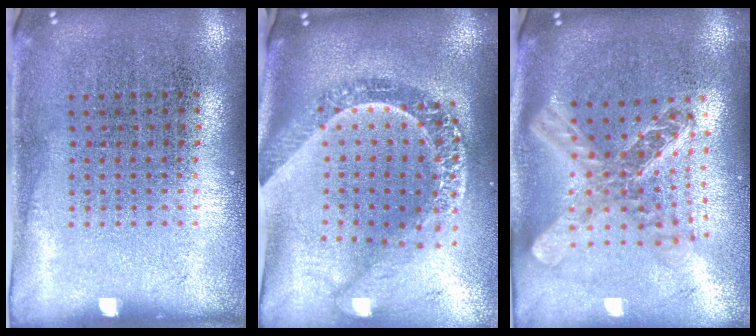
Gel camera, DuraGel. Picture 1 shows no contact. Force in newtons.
{"total": 3.0, "press": 2.3, "slide": 1.9}
{"total": 2.4, "press": 1.9, "slide": 1.4}